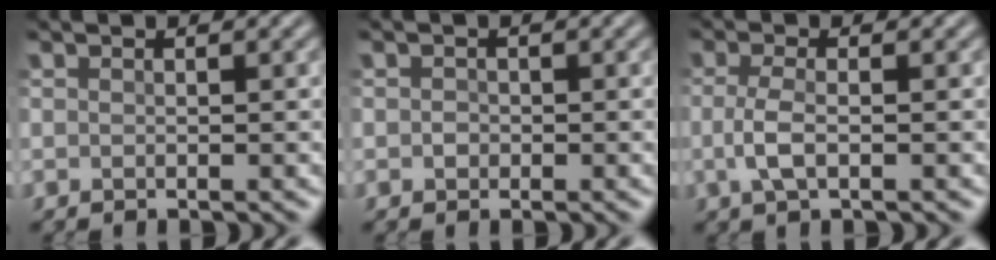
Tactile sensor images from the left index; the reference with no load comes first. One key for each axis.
{"total": 0.8, "fx": -0.1, "fy": 0.7, "fz": 0.2, "tx": -0.002, "ty": 0.001, "tz": -0.003}
{"total": 2.3, "fx": -0.1, "fy": 0.8, "fz": 2.1, "tx": -0.050, "ty": 0.004, "tz": -0.006}